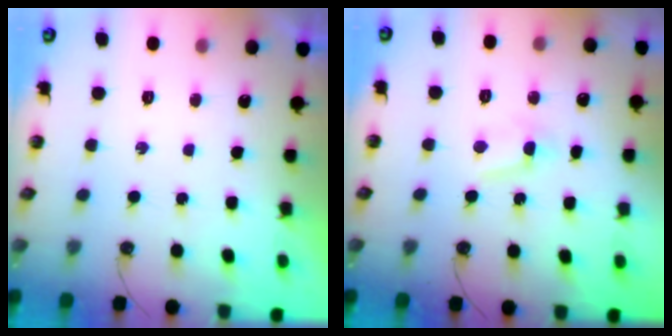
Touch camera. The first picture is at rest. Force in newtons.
{"total": 4.5, "press": 4.5, "slide": 0.4}